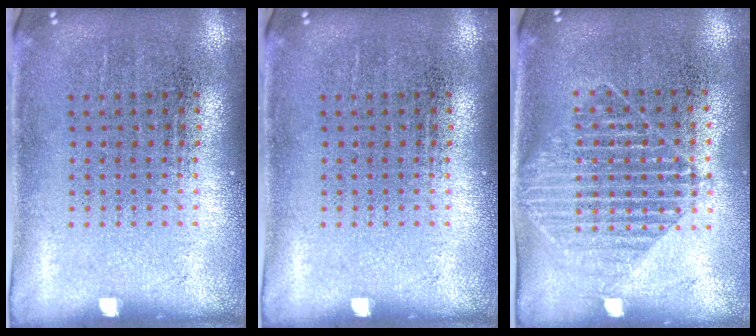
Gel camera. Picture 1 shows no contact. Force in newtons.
{"total": 0.0}
{"total": 1.5, "press": 1.3, "slide": 0.8}